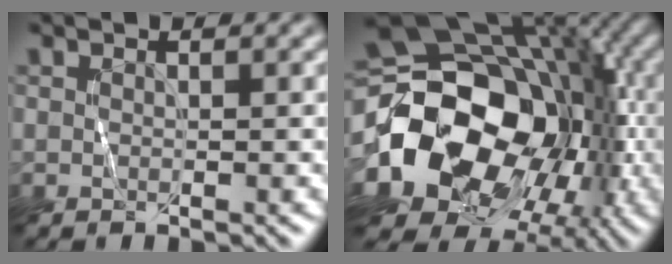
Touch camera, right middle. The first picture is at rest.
{"total": 19.4, "force": [-3.9, 14.9, 11.8], "torque": [-0.218, -0.027, -0.049]}